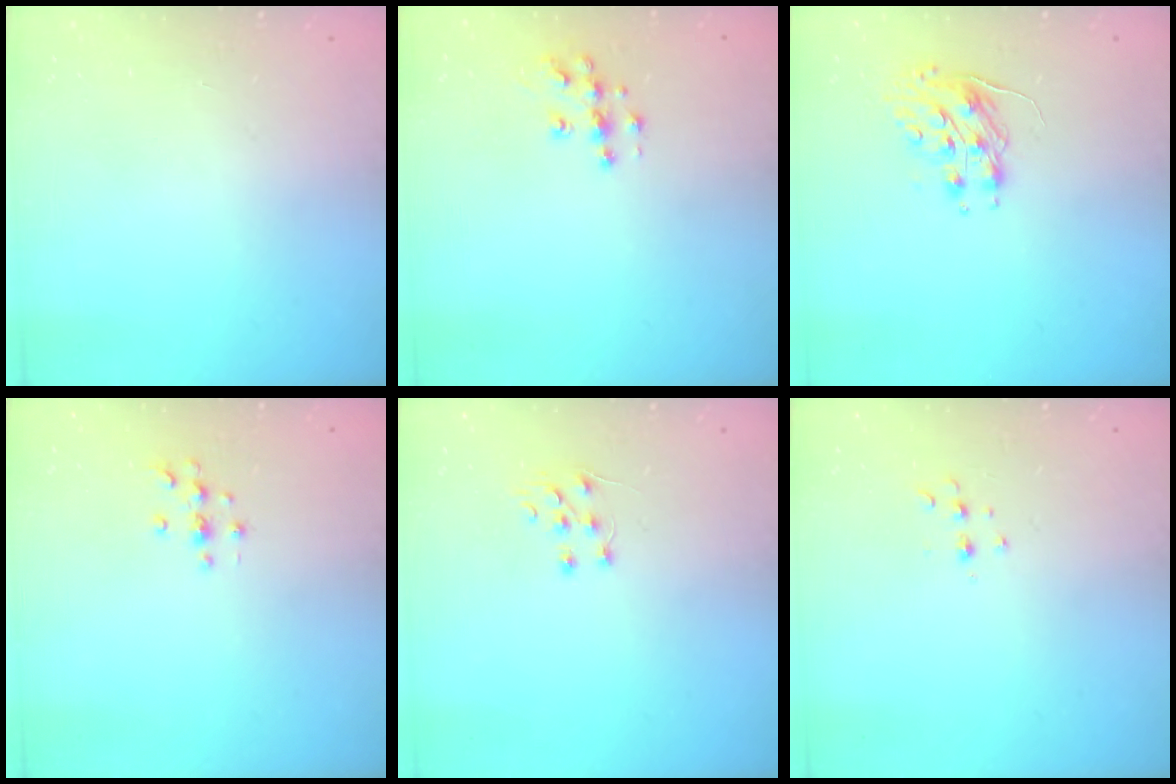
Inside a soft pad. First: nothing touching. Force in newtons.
{"total": 8.6, "press": 8.6, "slide": 0.4}
{"total": 8.5, "press": 8.4, "slide": 0.6}
{"total": 3.7, "press": 3.7, "slide": 0.4}
{"total": 4.7, "press": 4.7, "slide": 0.3}
{"total": 4.3, "press": 4.2, "slide": 0.8}